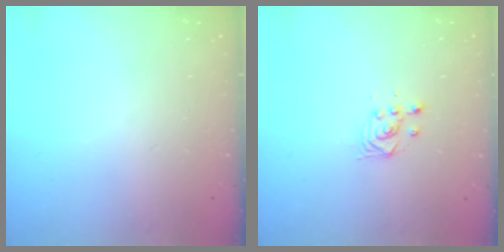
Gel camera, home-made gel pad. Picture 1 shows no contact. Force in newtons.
{"total": 3.3, "press": 3.2, "slide": 0.4}